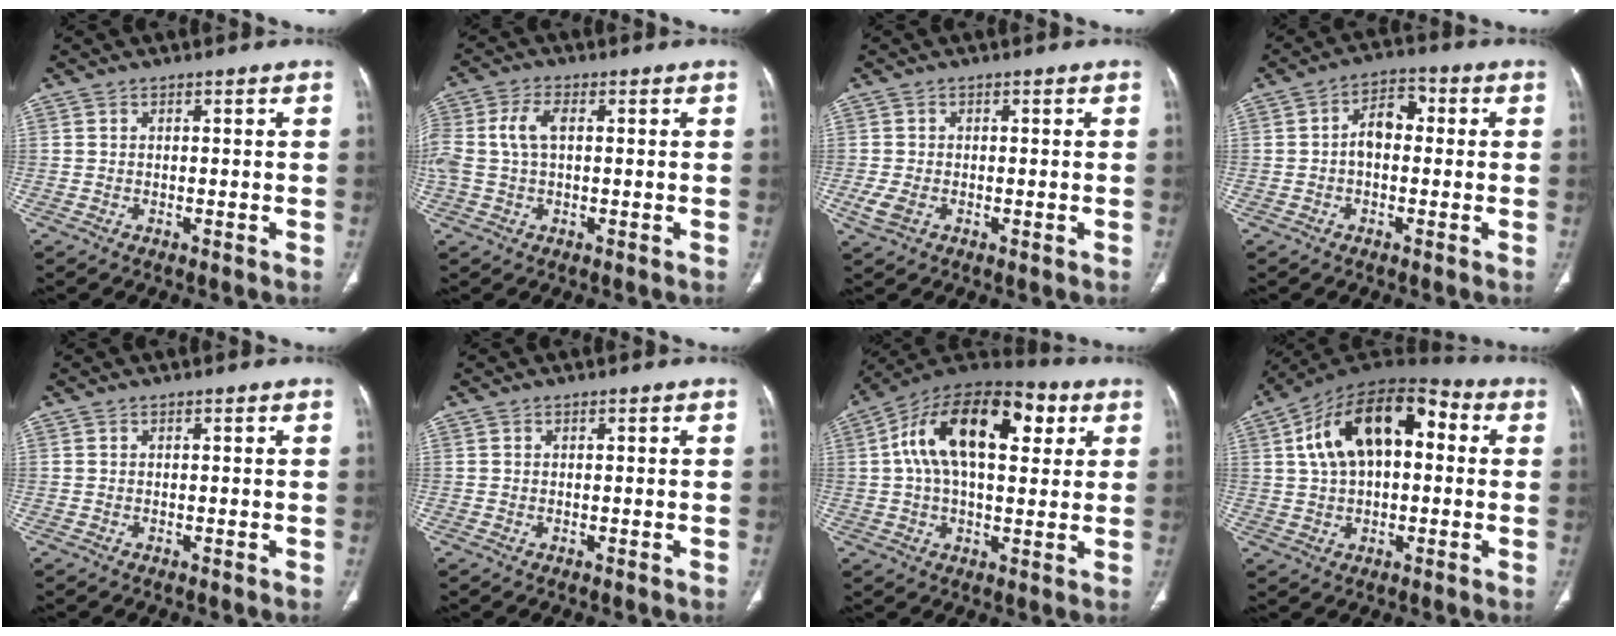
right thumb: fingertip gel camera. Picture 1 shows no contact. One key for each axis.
{"total": 7.2, "fx": 0.9, "fy": 4.1, "fz": 5.9, "tx": -0.148, "ty": 0.020, "tz": 0.019}
{"total": 3.1, "fx": -0.7, "fy": 2.1, "fz": 2.2, "tx": -0.056, "ty": -0.001, "tz": -0.010}
{"total": 6.1, "fx": 0.0, "fy": 3.9, "fz": 4.7, "tx": -0.066, "ty": 0.023, "tz": -0.011}
{"total": 0.0}
{"total": 0.0}
{"total": 21.5, "fx": 6.0, "fy": 11.2, "fz": 17.3, "tx": -0.275, "ty": 0.029, "tz": 0.088}
{"total": 18.7, "fx": 3.9, "fy": 10.6, "fz": 14.9, "tx": -0.228, "ty": 0.035, "tz": 0.053}